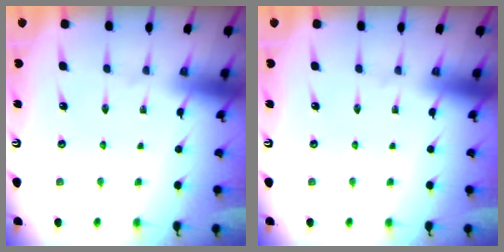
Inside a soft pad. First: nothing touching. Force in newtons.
{"total": 0.0}